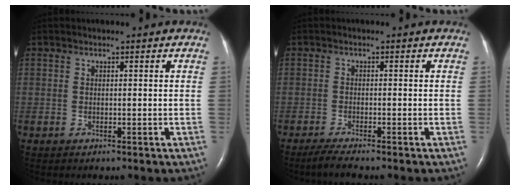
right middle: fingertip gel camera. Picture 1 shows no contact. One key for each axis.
{"total": 2.8, "fx": -2.3, "fy": -0.2, "fz": 1.5, "tx": -0.040, "ty": -0.009, "tz": -0.044}